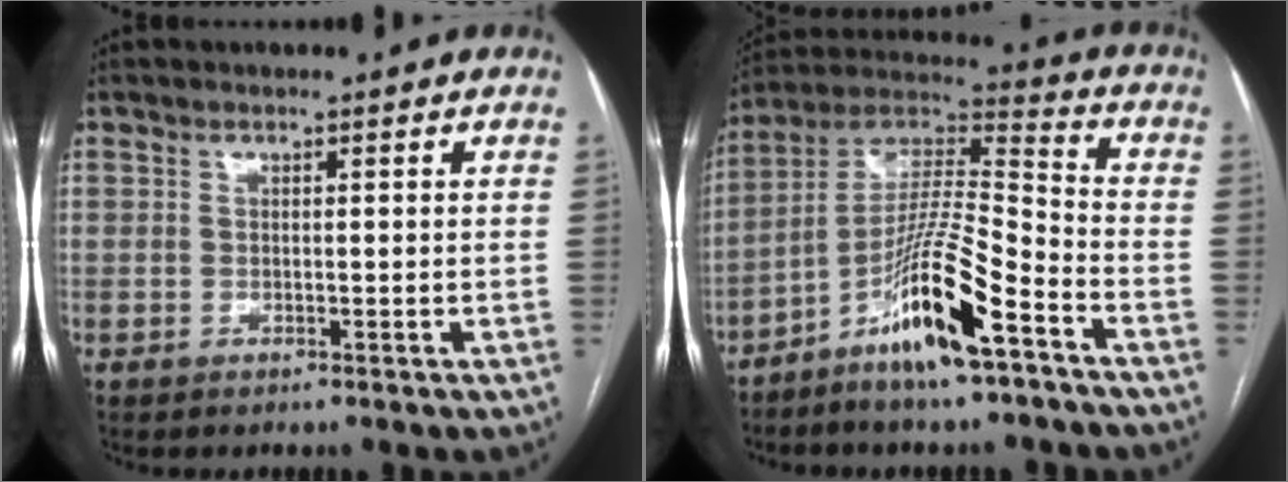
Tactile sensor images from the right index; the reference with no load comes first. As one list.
[{"total": 14.7, "force": [-8.5, 1.1, 12.0], "torque": [-0.232, -0.004, -0.158]}]